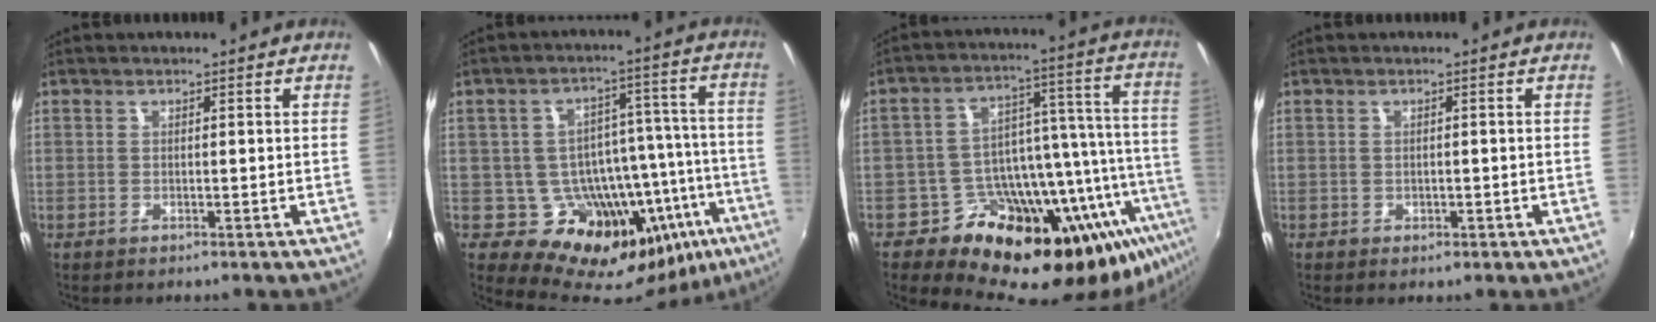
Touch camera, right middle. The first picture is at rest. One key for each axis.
{"total": 19.2, "fx": -8.9, "fy": 12.6, "fz": 11.4, "tx": -0.161, "ty": 0.008, "tz": -0.104}
{"total": 27.3, "fx": -17.6, "fy": 12.6, "fz": 16.7, "tx": -0.231, "ty": 0.002, "tz": -0.252}
{"total": 1.1, "fx": -0.4, "fy": 0.9, "fz": 0.4, "tx": -0.004, "ty": -0.003, "tz": -0.006}